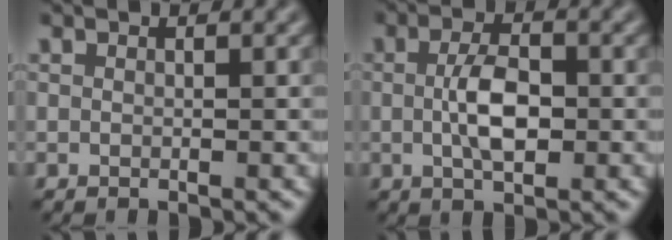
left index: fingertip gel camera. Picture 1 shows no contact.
{"total": 4.1, "force": [-0.2, 1.8, 3.6], "torque": [-0.073, 0.002, -0.004]}